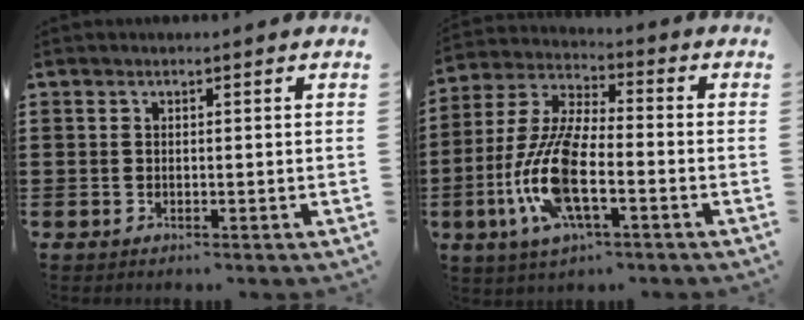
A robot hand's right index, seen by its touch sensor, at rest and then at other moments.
{"total": 12.3, "force": [-3.6, 4.2, 10.9], "torque": [-0.254, -0.014, -0.071]}